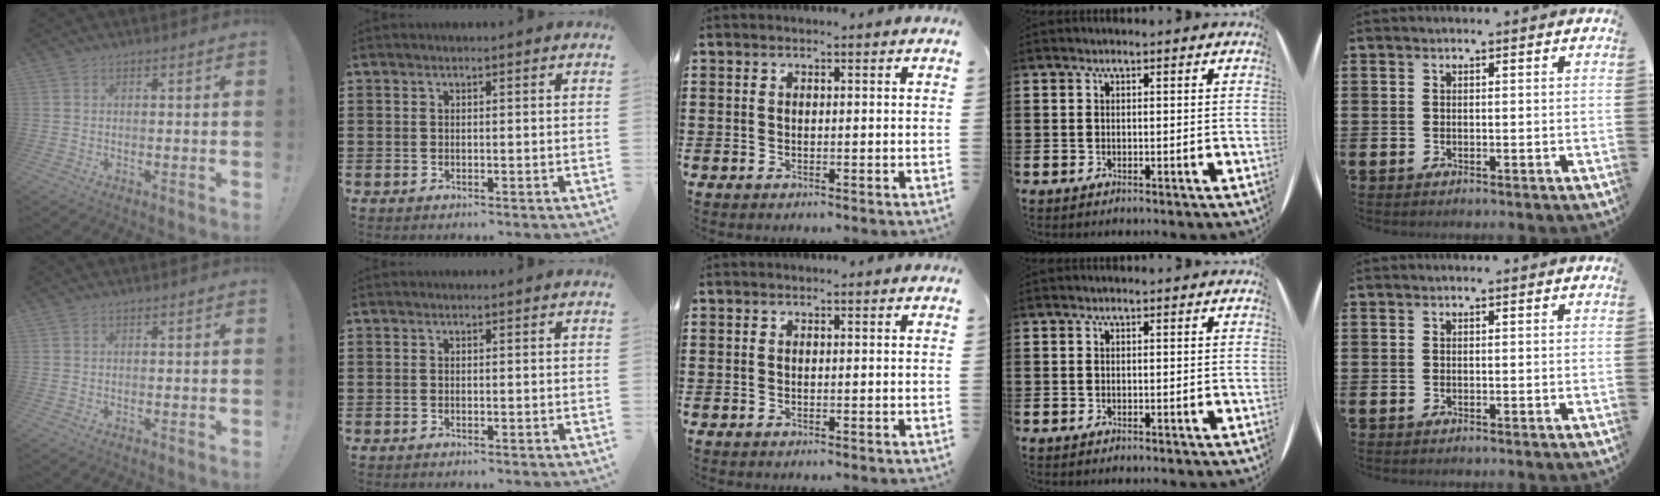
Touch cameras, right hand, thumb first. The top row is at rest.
{}